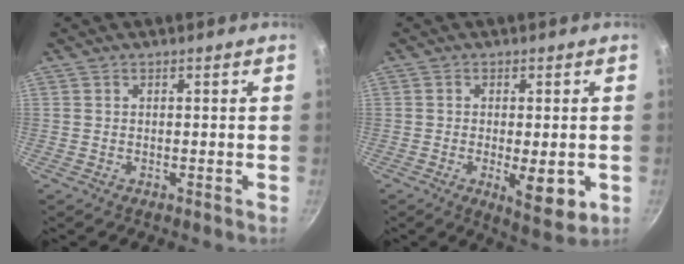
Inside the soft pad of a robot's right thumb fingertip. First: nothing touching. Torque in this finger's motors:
{"motor_torque": [-0.43, -0.07, 0.76, -0.21, 0.09]}